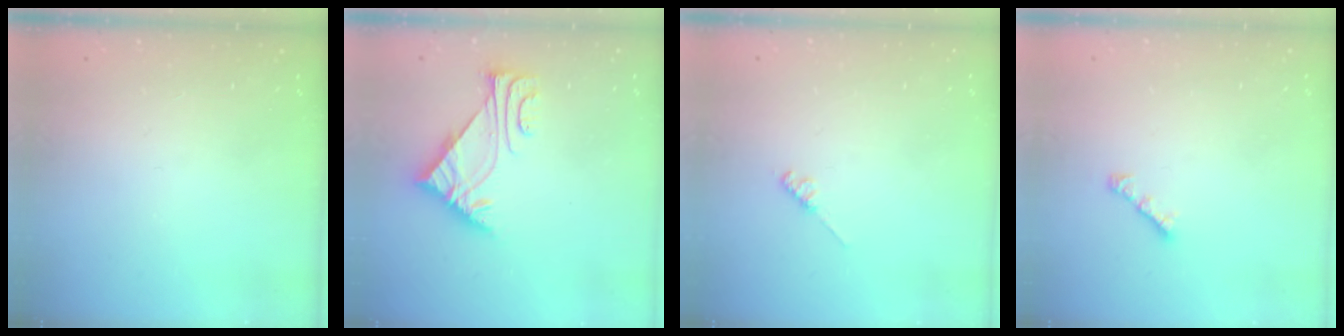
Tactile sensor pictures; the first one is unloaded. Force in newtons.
{"total": 5.7, "press": 5.7, "slide": 0.6}
{"total": 2.6, "press": 2.5, "slide": 0.4}
{"total": 3.0, "press": 2.9, "slide": 0.7}